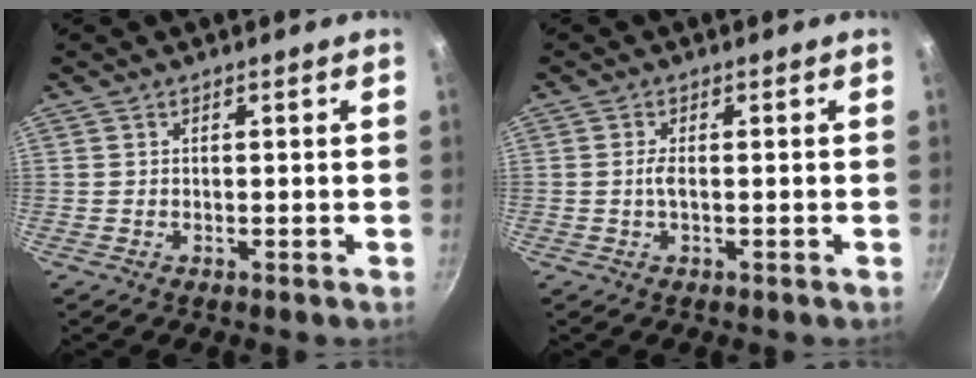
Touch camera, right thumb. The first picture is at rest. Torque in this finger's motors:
{"motor_torque": [0.62, 0.30, 0.49, 0.24, 0.15]}